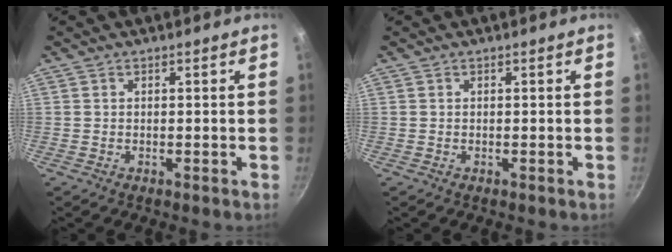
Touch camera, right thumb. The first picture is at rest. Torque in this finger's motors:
{"motor_torque": [-0.09, 0.09, -0.01, 0.00, 0.03]}